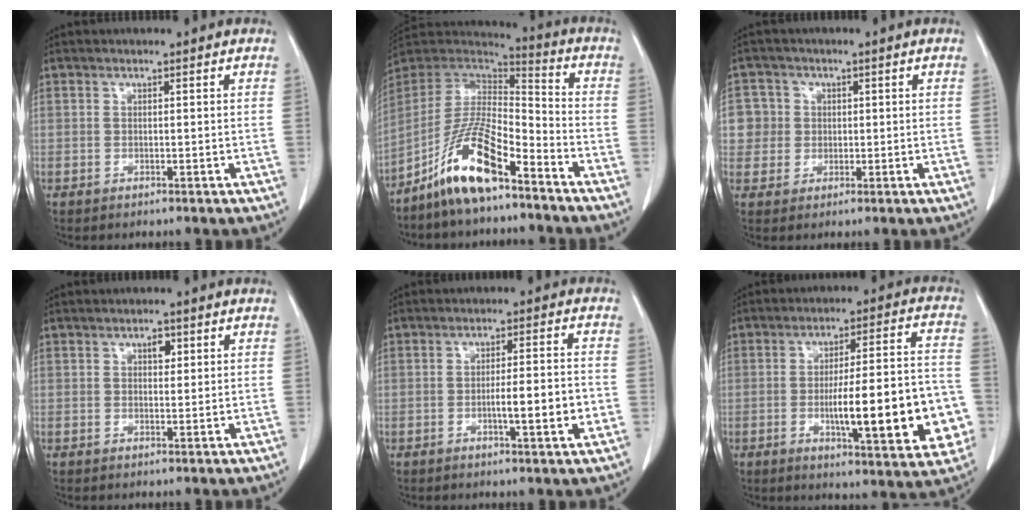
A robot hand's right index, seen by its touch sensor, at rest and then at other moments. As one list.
[{"total": 13.1, "force": [-8.7, 2.8, 9.5], "torque": [-0.188, 0.005, -0.162]}, {"total": 4.9, "force": [0.7, 4.8, 0.1], "torque": [0.005, 0.015, 0.016]}, {"total": 1.8, "force": [0.8, 1.0, 1.3], "torque": [-0.017, 0.000, 0.012]}, {"total": 6.3, "force": [-1.7, 0.1, 6.0], "torque": [-0.094, 0.002, -0.021]}, {"total": 18.1, "force": [-4.3, 3.1, 17.3], "torque": [-0.212, 0.019, -0.048]}]